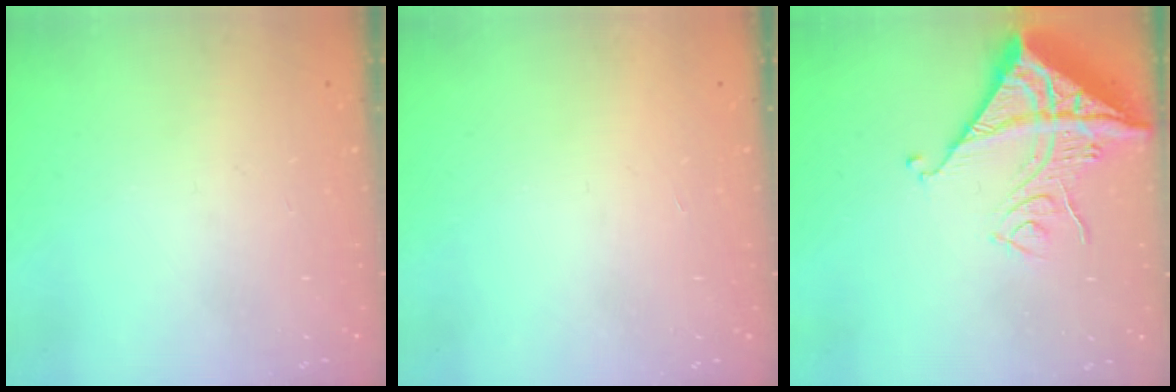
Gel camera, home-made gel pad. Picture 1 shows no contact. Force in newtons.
{"total": 1.7, "press": 1.7, "slide": 0.1}
{"total": 17.1, "press": 17.0, "slide": 1.6}